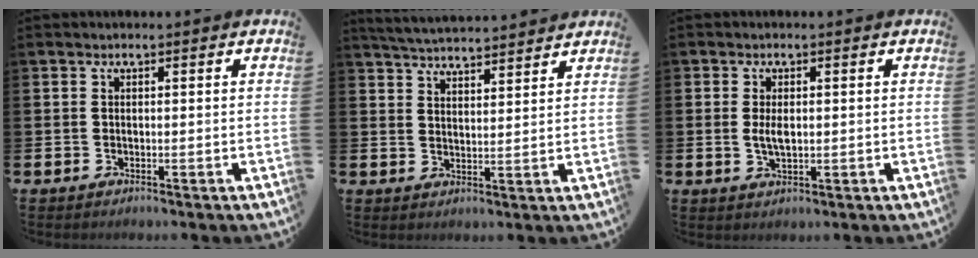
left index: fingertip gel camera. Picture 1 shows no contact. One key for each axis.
{"total": 4.8, "fx": 4.8, "fy": 0.0, "fz": 0.2, "tx": -0.020, "ty": -0.030, "tz": 0.086}
{"total": 2.6, "fx": 0.3, "fy": 1.2, "fz": 2.3, "tx": -0.034, "ty": -0.001, "tz": 0.001}